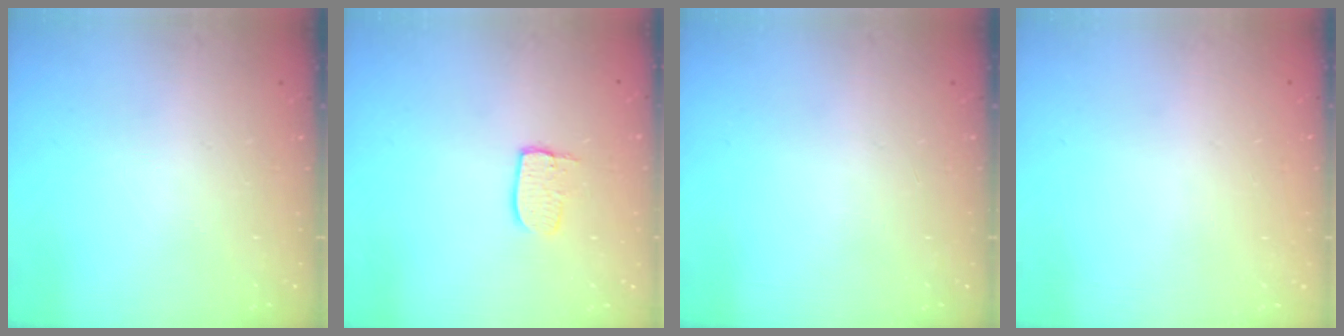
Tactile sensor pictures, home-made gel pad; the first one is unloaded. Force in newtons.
{"total": 6.1, "press": 6.1, "slide": 0.5}
{"total": 0.0}
{"total": 0.0}